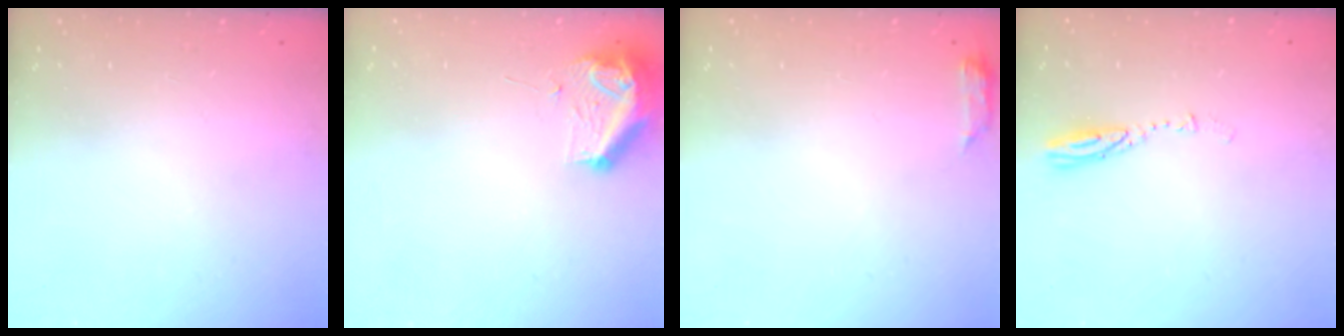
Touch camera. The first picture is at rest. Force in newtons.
{"total": 8.7, "press": 8.6, "slide": 1.0}
{"total": 5.1, "press": 5.0, "slide": 0.9}
{"total": 3.8, "press": 3.8, "slide": 0.2}